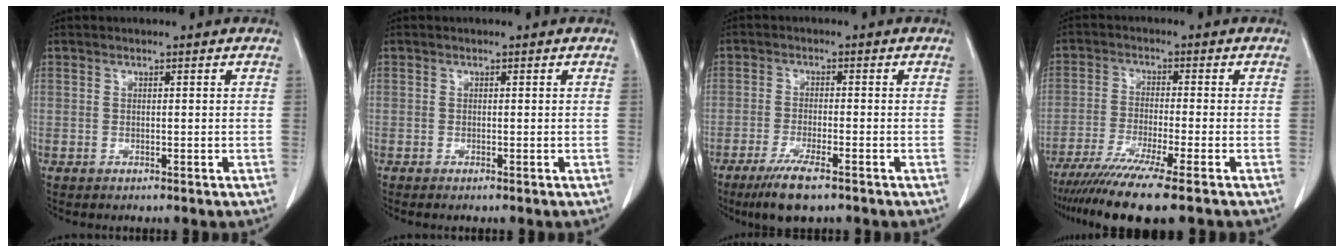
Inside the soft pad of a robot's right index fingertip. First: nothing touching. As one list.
[{"total": 0.5, "force": [-0.4, -0.1, 0.3], "torque": [-0.007, -0.001, -0.008]}, {"total": 6.9, "force": [-4.6, 0.8, 5.0], "torque": [-0.094, -0.018, -0.076]}, {"total": 11.0, "force": [-8.4, -1.0, 7.0], "torque": [-0.107, -0.030, -0.134]}]